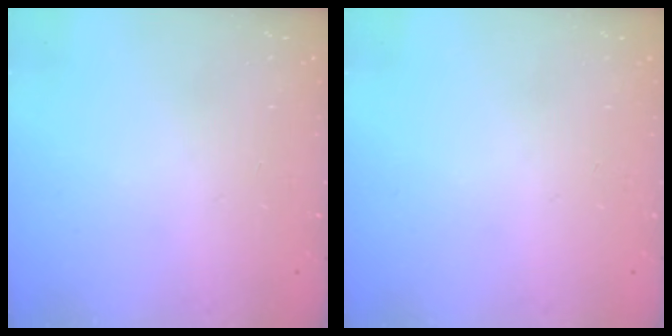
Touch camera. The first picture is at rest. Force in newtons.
{"total": 0.0}